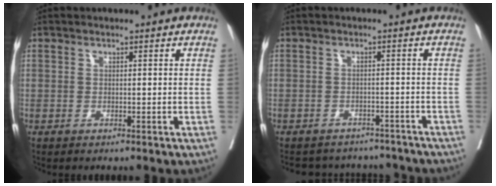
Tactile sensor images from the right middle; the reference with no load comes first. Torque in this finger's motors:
{"motor_torque": [0.94, -1.20, 0.11, 0.03]}